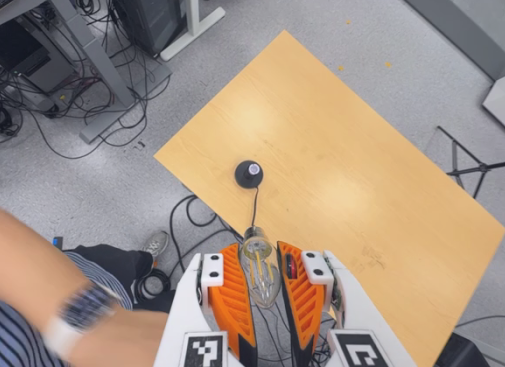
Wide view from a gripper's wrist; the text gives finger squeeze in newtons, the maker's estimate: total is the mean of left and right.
{"total": 21.0, "left": 24.9, "right": 17.1}